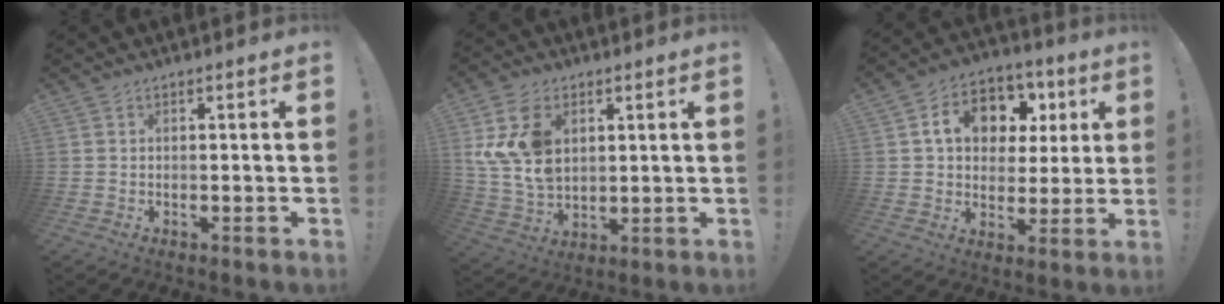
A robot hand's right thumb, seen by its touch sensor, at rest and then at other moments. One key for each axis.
{"total": 14.8, "fx": 5.0, "fy": 10.4, "fz": 9.3, "tx": -0.184, "ty": -0.020, "tz": 0.097}
{"total": 13.7, "fx": 5.0, "fy": 10.4, "fz": 7.4, "tx": -0.109, "ty": -0.014, "tz": 0.096}